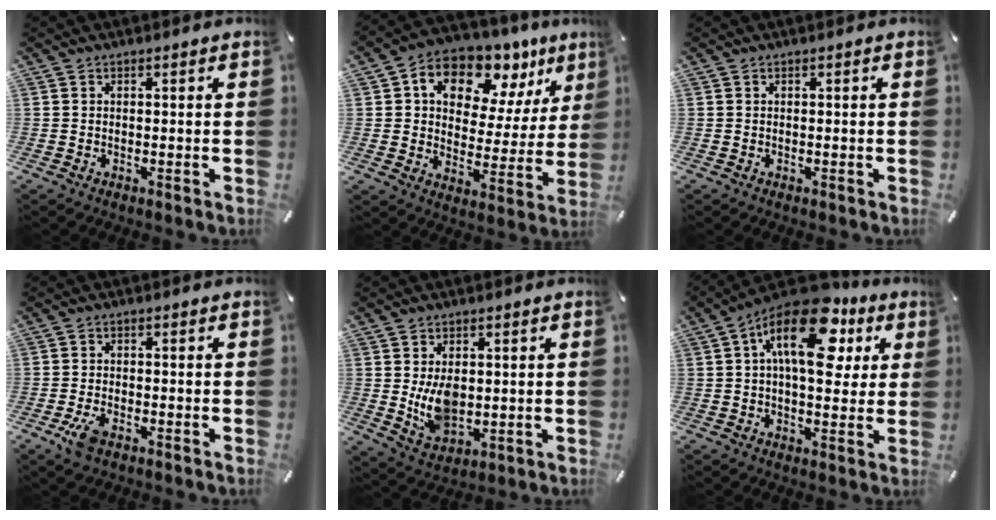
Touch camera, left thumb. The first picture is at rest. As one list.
[{"total": 12.5, "force": [7.8, 7.9, 5.6], "torque": [-0.093, -0.063, 0.139]}, {"total": 0.0}, {"total": 4.3, "force": [-2.4, 1.9, 3.0], "torque": [-0.074, 0.001, -0.048]}, {"total": 8.5, "force": [0.8, 6.0, 5.9], "torque": [-0.106, -0.012, 0.012]}, {"total": 18.2, "force": [6.6, 9.2, 14.3], "torque": [-0.233, -0.026, 0.108]}]